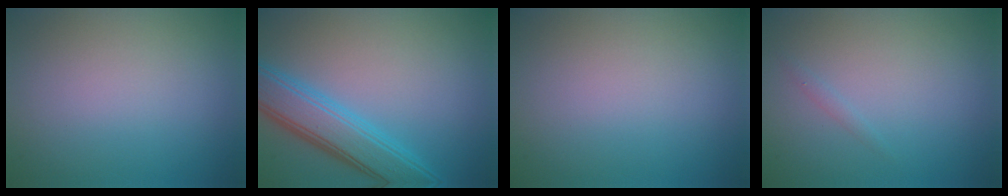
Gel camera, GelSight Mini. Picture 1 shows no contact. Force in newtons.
{"total": 5.7, "press": 5.7, "slide": 0.3}
{"total": 0.0}
{"total": 0.5, "press": 0.5, "slide": 0.0}